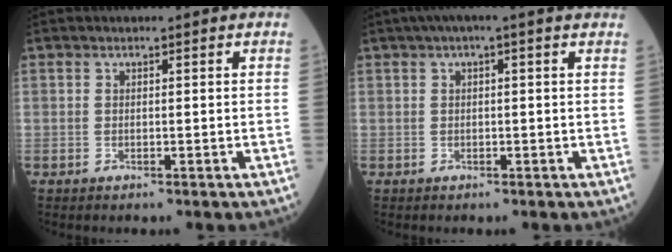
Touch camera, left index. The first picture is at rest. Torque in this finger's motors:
{"motor_torque": [-0.08, -0.30, 0.06, 0.06]}